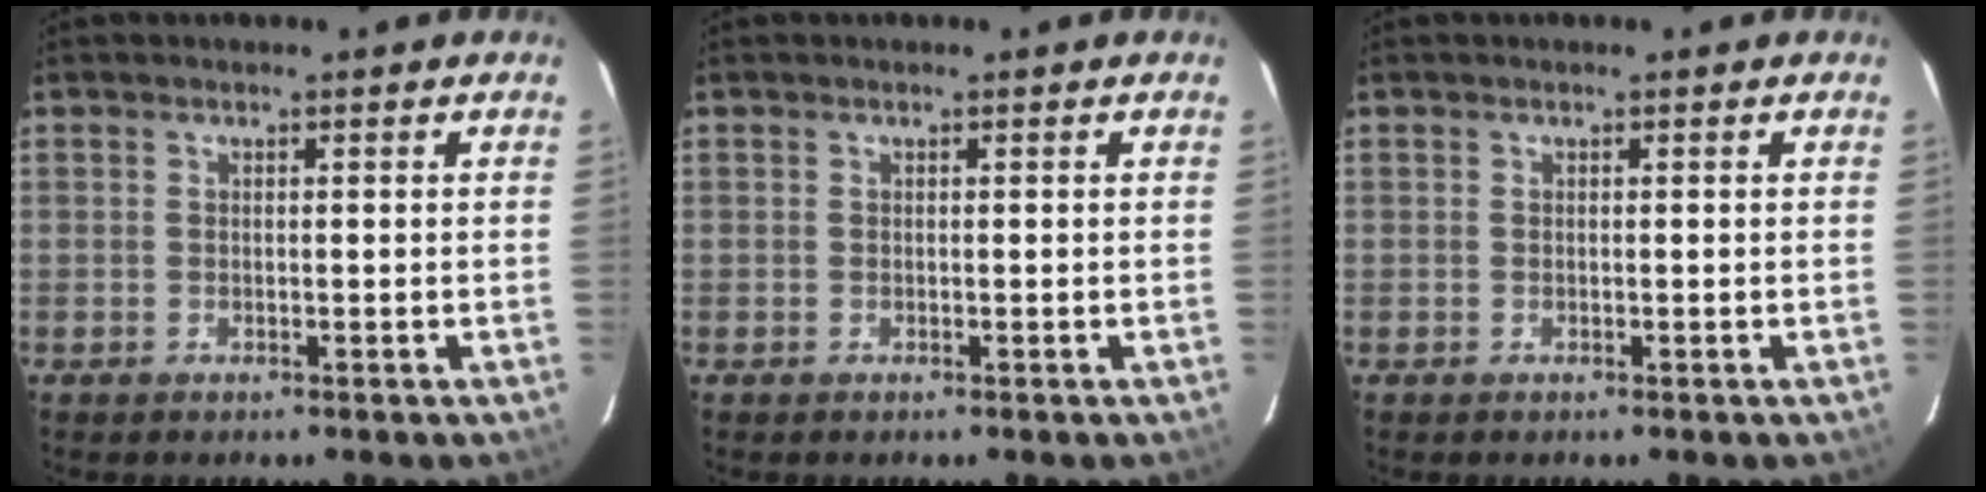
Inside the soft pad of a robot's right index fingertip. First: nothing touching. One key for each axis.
{"total": 0.0}
{"total": 0.0}